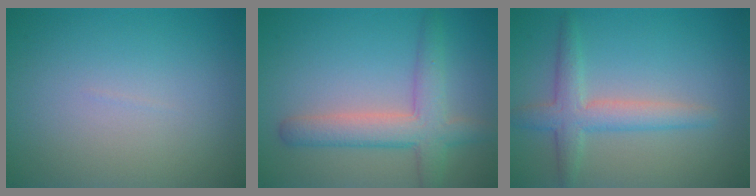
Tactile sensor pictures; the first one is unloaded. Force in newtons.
{"total": 4.7, "press": 4.7, "slide": 0.2}
{"total": 3.4, "press": 3.4, "slide": 0.1}